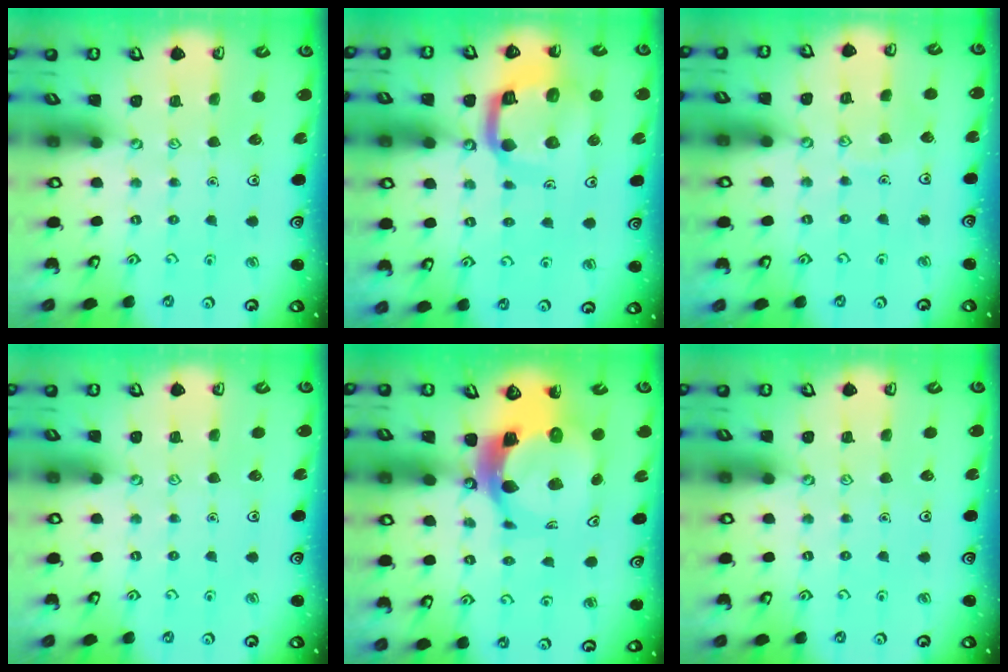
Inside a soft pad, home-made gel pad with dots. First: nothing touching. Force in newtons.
{"total": 13.2, "press": 13.1, "slide": 1.5}
{"total": 5.8, "press": 5.8, "slide": 0.6}
{"total": 0.0}
{"total": 12.0, "press": 11.9, "slide": 1.3}
{"total": 0.0}